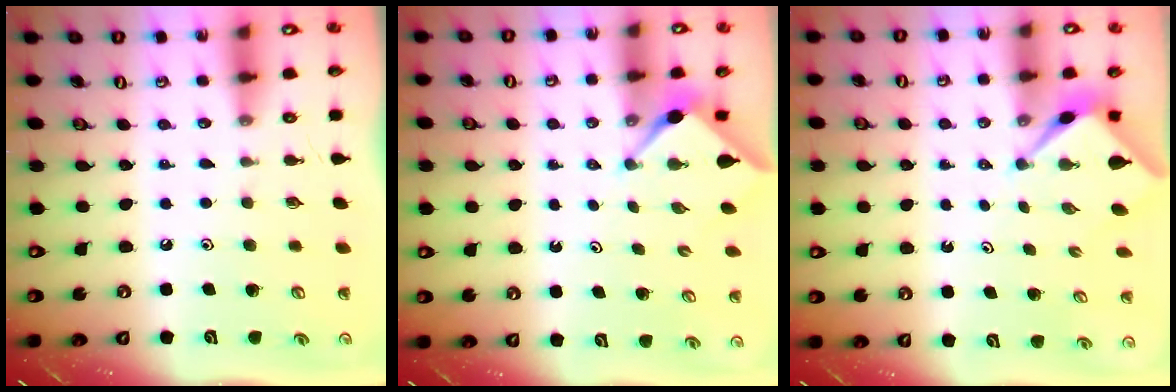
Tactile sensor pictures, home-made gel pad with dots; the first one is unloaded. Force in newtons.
{"total": 3.1, "press": 3.1, "slide": 0.4}
{"total": 2.6, "press": 2.5, "slide": 0.2}